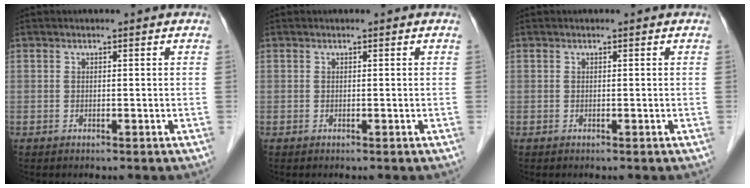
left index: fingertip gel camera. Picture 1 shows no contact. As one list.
[{"total": 0.0}, {"total": 0.0}]